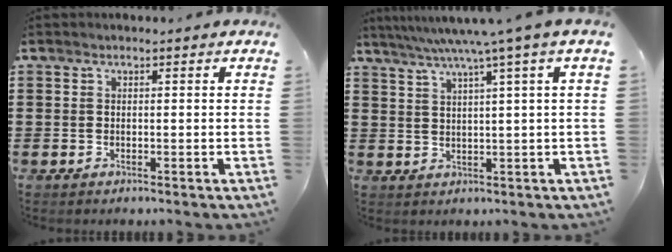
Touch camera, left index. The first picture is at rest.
{"total": 5.4, "force": [3.1, -1.1, 4.3], "torque": [-0.092, -0.013, 0.046]}